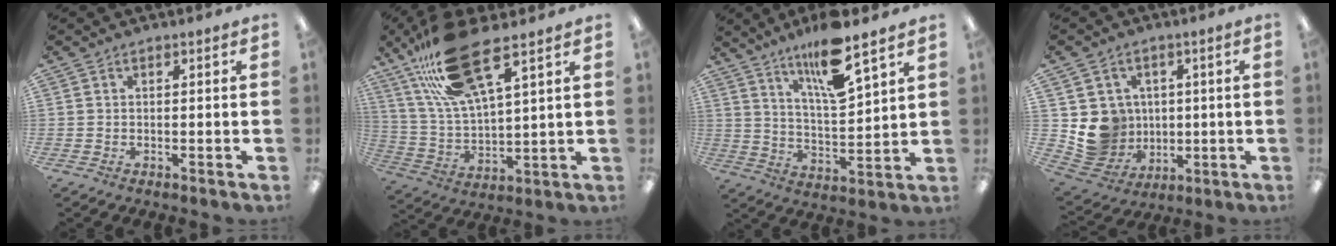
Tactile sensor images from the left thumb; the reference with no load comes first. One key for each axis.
{"total": 20.2, "fx": 13.1, "fy": 6.3, "fz": 14.0, "tx": -0.265, "ty": -0.042, "tz": 0.226}
{"total": 13.5, "fx": 9.9, "fy": 2.6, "fz": 8.8, "tx": -0.148, "ty": -0.057, "tz": 0.162}
{"total": 9.7, "fx": 0.9, "fy": 9.6, "fz": 1.5, "tx": -0.050, "ty": -0.009, "tz": 0.033}